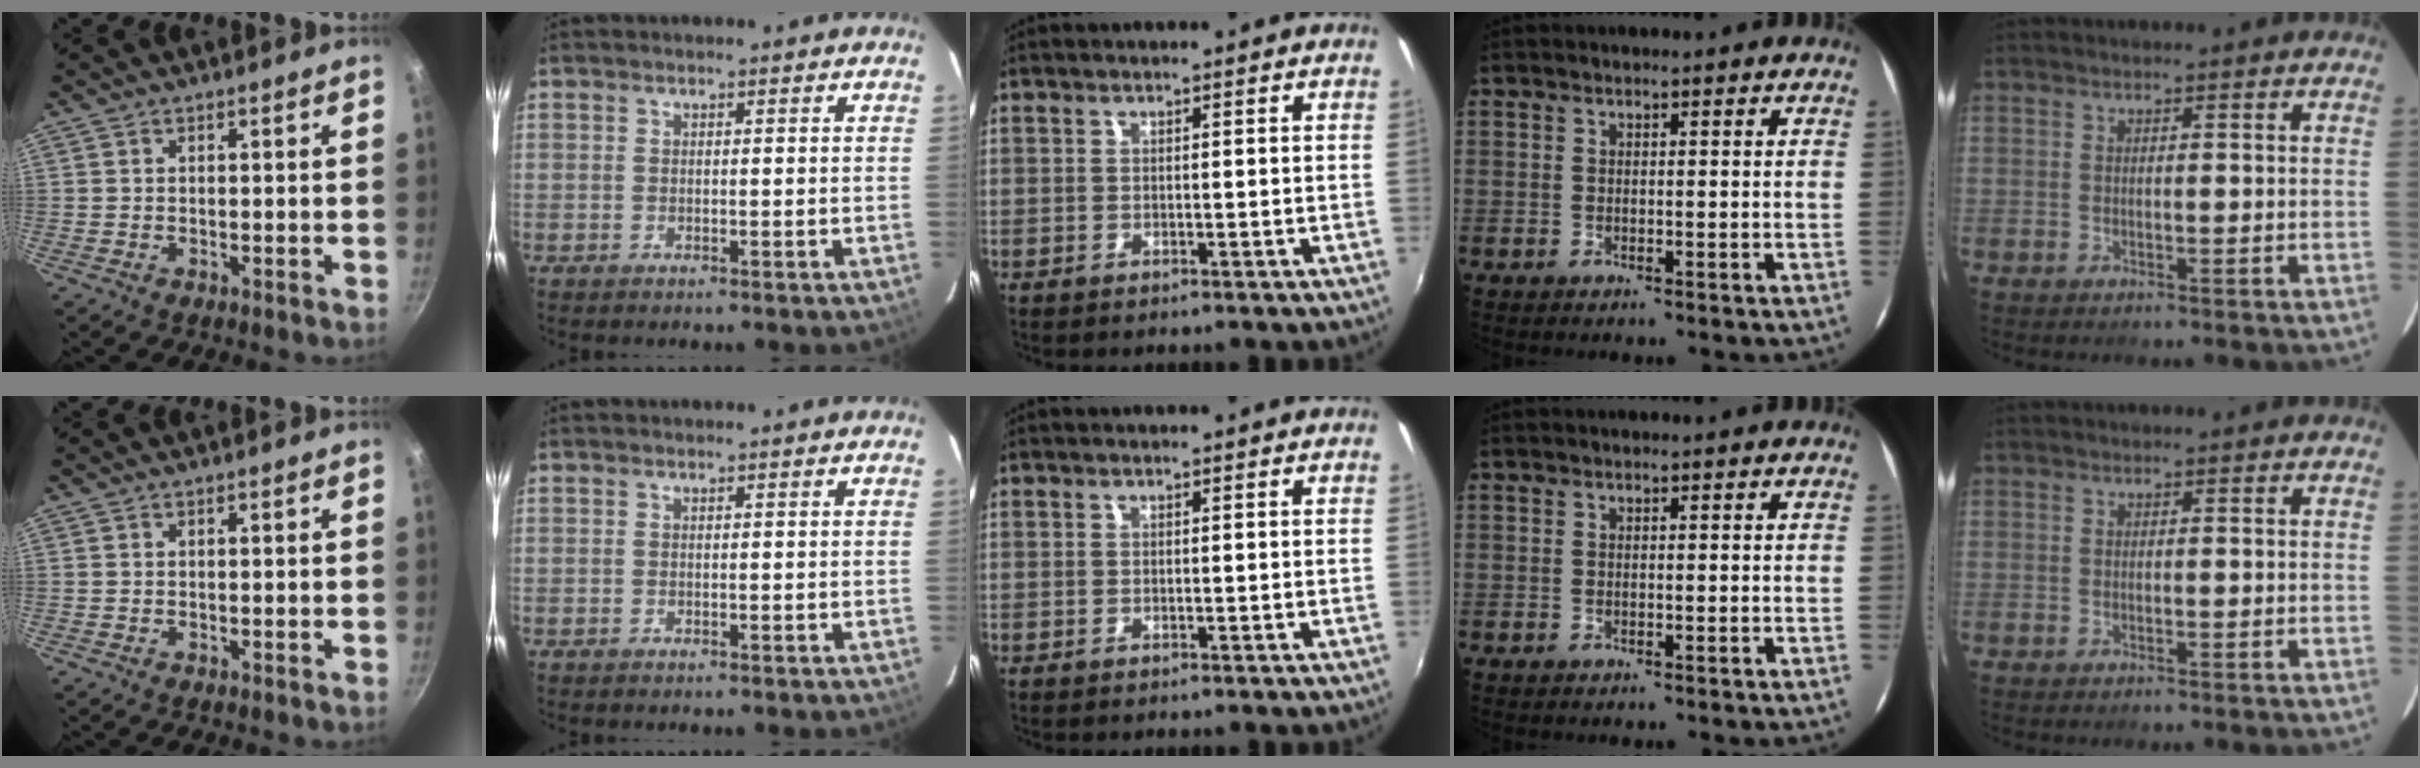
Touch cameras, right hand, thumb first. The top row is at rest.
{}